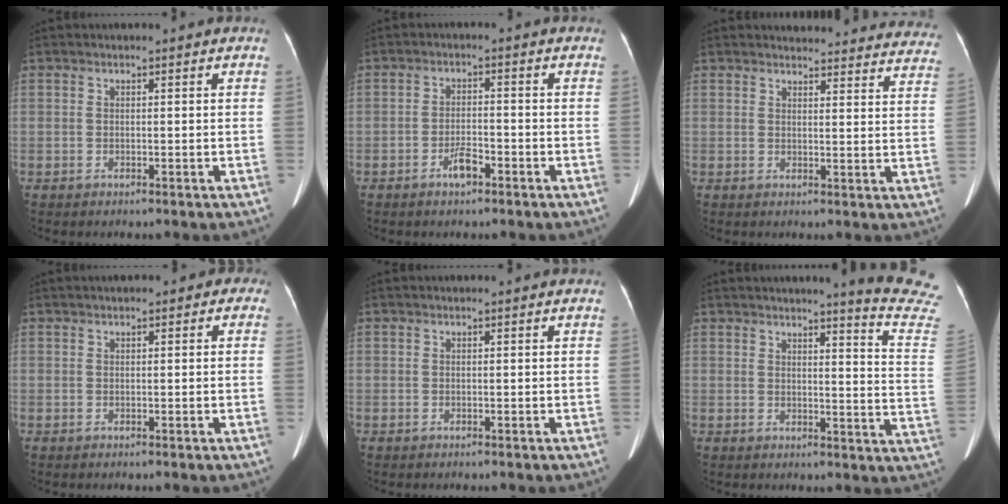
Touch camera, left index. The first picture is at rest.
{"total": 3.1, "force": [-2.0, 0.9, 2.1], "torque": [-0.039, 0.003, -0.037]}
{"total": 23.1, "force": [22.3, 4.5, 4.2], "torque": [-0.039, -0.069, 0.234]}
{"total": 1.8, "force": [0.6, 1.0, 1.3], "torque": [-0.016, 0.015, 0.004]}
{"total": 0.0}
{"total": 13.1, "force": [12.3, -1.9, 4.1], "torque": [-0.044, -0.119, 0.117]}